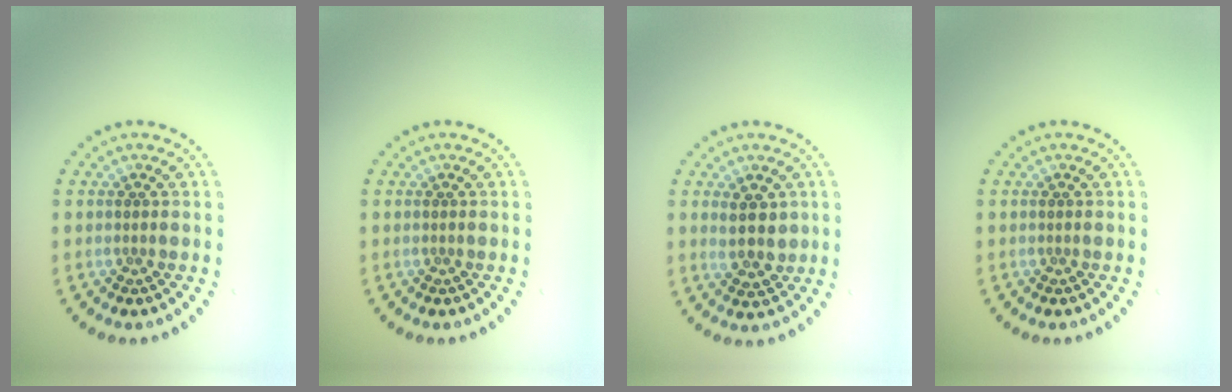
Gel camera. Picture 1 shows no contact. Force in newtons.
{"total": 0.0}
{"total": 3.0, "press": 2.9, "slide": 0.8}
{"total": 0.0}